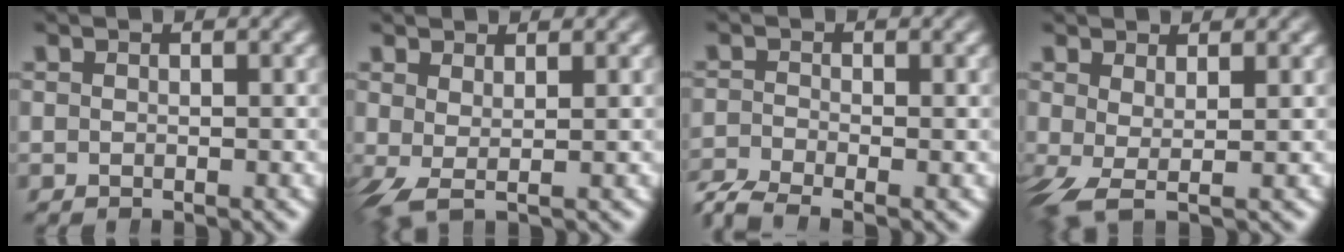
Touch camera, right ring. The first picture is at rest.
{"total": 1.4, "force": [0.1, 0.1, 1.4], "torque": [-0.038, -0.016, 0.014]}
{"total": 4.3, "force": [-3.6, 1.8, 1.7], "torque": [-0.028, -0.017, -0.054]}
{"total": 2.8, "force": [-1.0, 1.0, 2.4], "torque": [-0.066, -0.030, 0.003]}